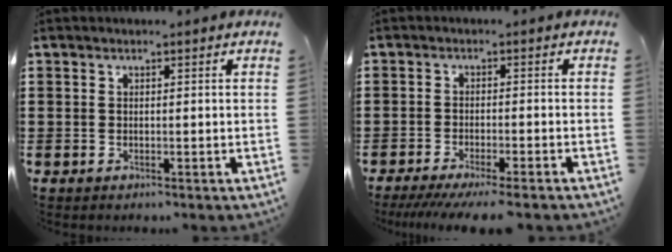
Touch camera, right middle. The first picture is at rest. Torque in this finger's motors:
{"motor_torque": [1.80, 0.34, 0.44, 0.21]}